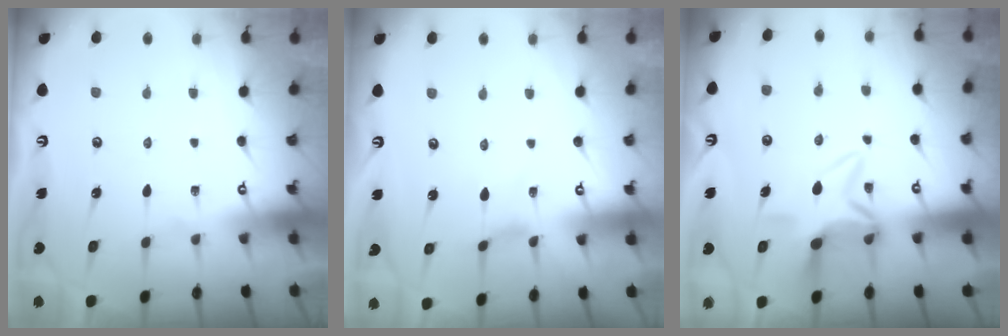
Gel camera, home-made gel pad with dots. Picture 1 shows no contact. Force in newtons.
{"total": 0.0}
{"total": 6.4, "press": 6.4, "slide": 0.7}